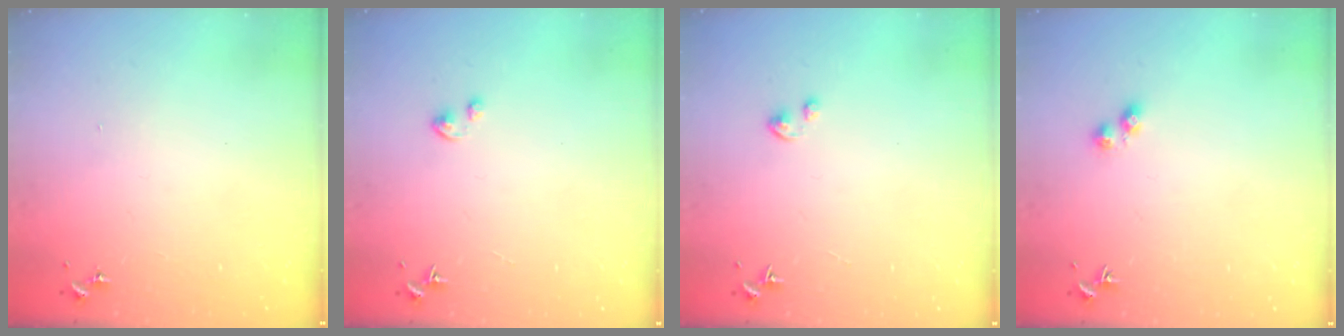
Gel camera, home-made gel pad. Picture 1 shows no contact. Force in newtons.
{"total": 1.8, "press": 1.8, "slide": 0.1}
{"total": 1.8, "press": 1.8, "slide": 0.1}
{"total": 2.2, "press": 2.2, "slide": 0.6}